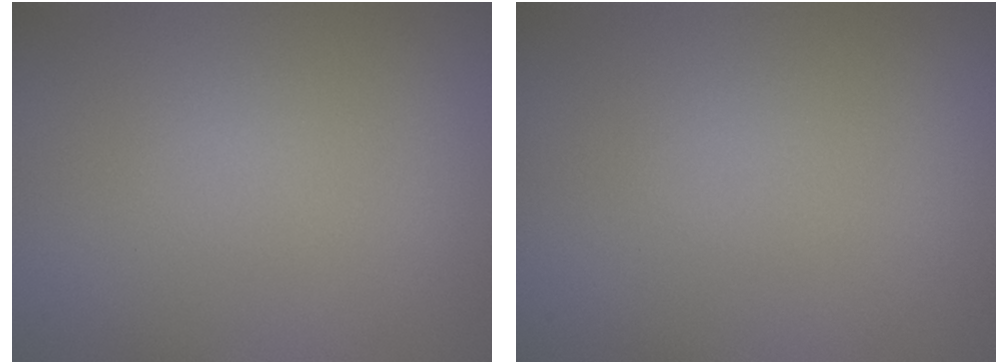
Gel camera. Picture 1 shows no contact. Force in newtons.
{"total": 0.0}